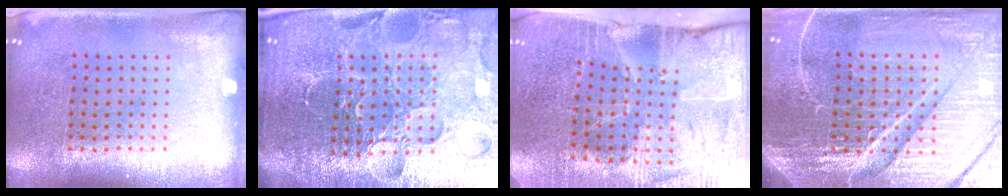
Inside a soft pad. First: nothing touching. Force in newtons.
{"total": 6.7, "press": 5.9, "slide": 3.2}
{"total": 4.2, "press": 3.8, "slide": 1.9}
{"total": 6.5, "press": 5.8, "slide": 3.0}